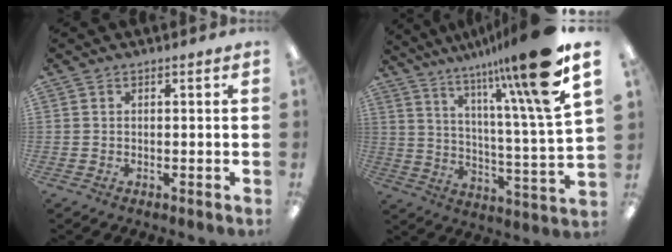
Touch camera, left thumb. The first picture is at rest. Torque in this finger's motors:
{"motor_torque": [2.70, 2.30, 2.03, -0.74, 0.51]}